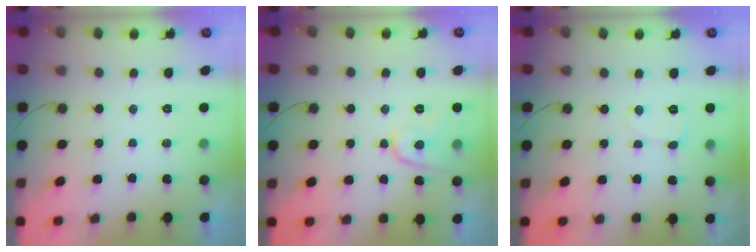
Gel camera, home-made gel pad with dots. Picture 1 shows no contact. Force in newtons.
{"total": 8.2, "press": 8.1, "slide": 0.9}
{"total": 3.7, "press": 3.6, "slide": 0.4}